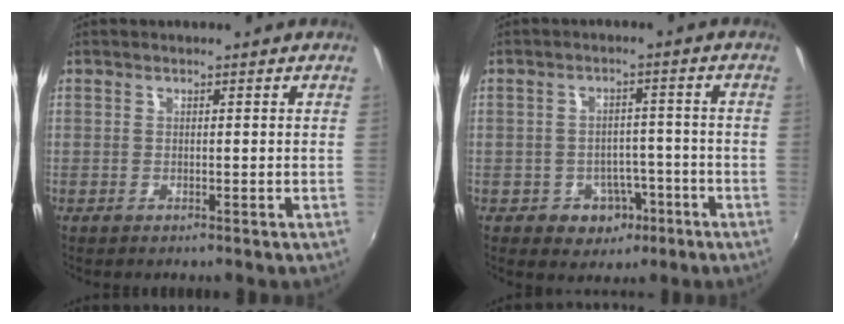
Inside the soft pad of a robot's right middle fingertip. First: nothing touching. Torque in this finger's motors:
{"motor_torque": [0.44, -0.64, -0.01, 0.01]}